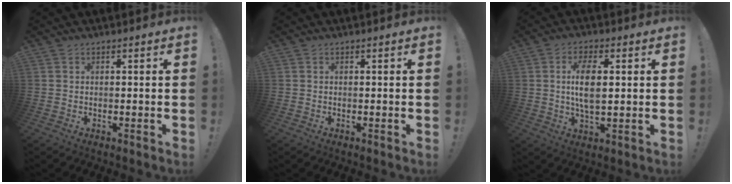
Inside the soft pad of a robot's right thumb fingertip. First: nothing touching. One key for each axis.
{"total": 0.0}
{"total": 9.2, "fx": 1.4, "fy": 4.1, "fz": 8.0, "tx": -0.131, "ty": -0.008, "tz": 0.018}